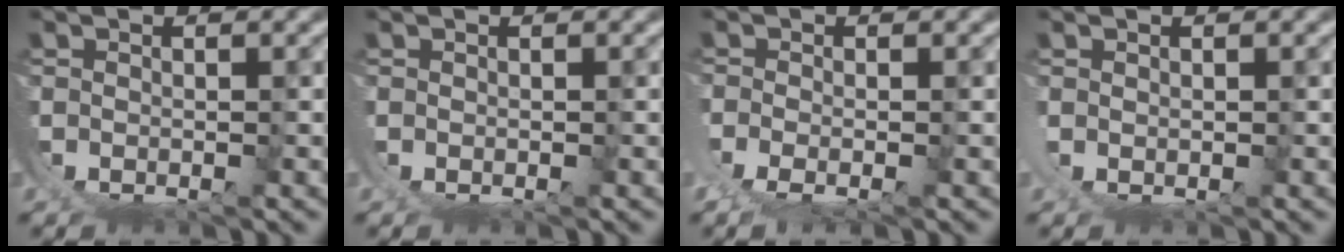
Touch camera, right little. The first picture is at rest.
{"total": 0.6, "force": [0.4, -0.5, -0.2], "torque": [0.010, 0.006, 0.004]}
{"total": 1.8, "force": [0.0, -1.4, 1.1], "torque": [-0.020, -0.005, 0.006]}
{"total": 1.4, "force": [1.2, -0.7, 0.1], "torque": [-0.005, 0.006, 0.022]}